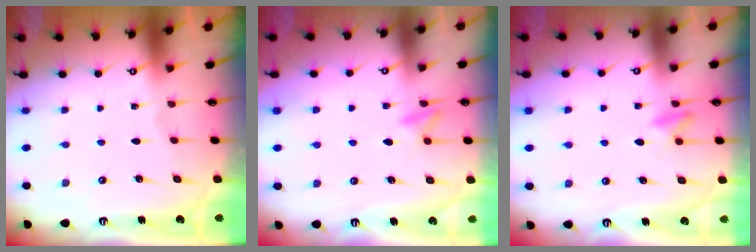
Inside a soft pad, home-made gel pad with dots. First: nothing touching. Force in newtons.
{"total": 8.7, "press": 8.6, "slide": 1.1}
{"total": 4.9, "press": 4.8, "slide": 0.6}